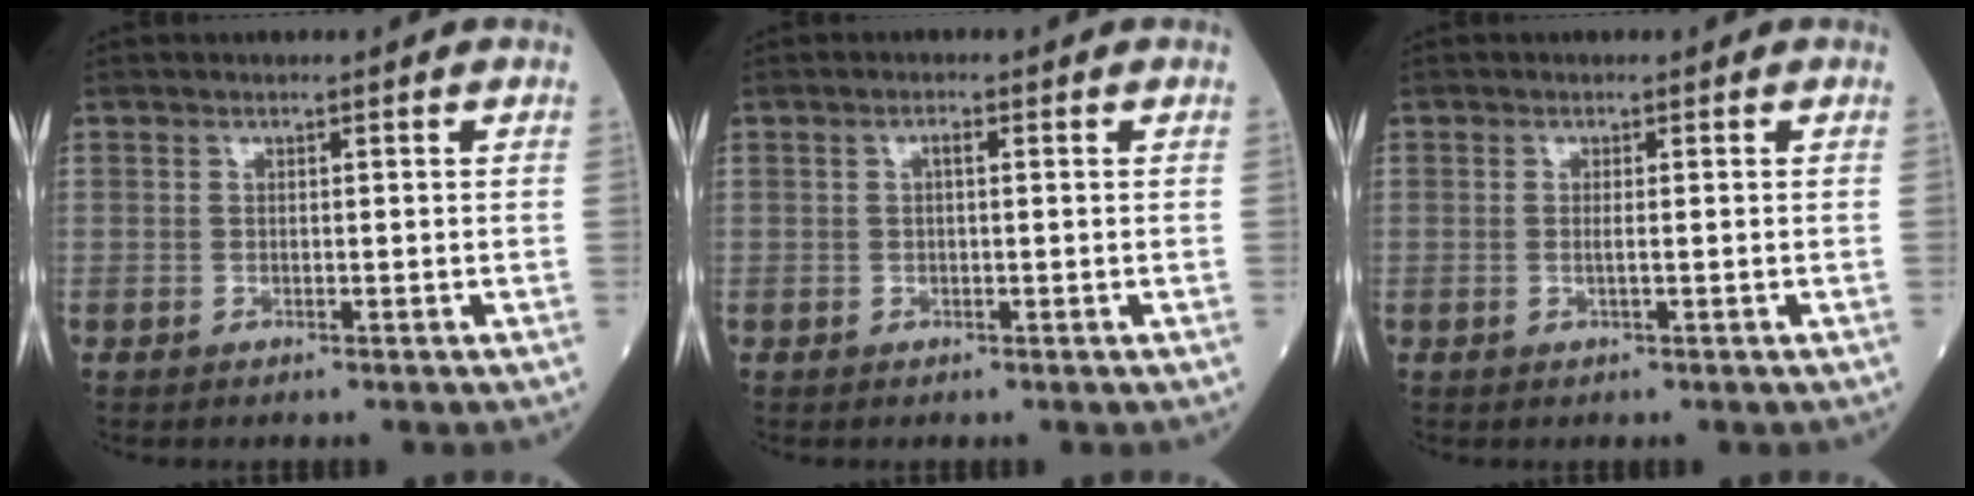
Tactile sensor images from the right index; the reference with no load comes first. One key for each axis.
{"total": 1.0, "fx": 0.2, "fy": 0.2, "fz": 1.0, "tx": -0.015, "ty": 0.004, "tz": 0.002}
{"total": 0.8, "fx": -0.2, "fy": -0.1, "fz": 0.7, "tx": -0.019, "ty": -0.001, "tz": -0.005}